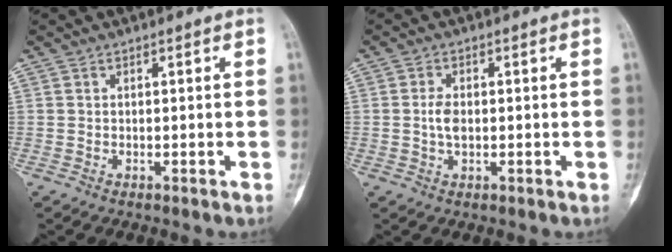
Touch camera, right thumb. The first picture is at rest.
{"total": 3.2, "force": [-0.1, 1.9, 2.6], "torque": [-0.050, 0.003, -0.002]}